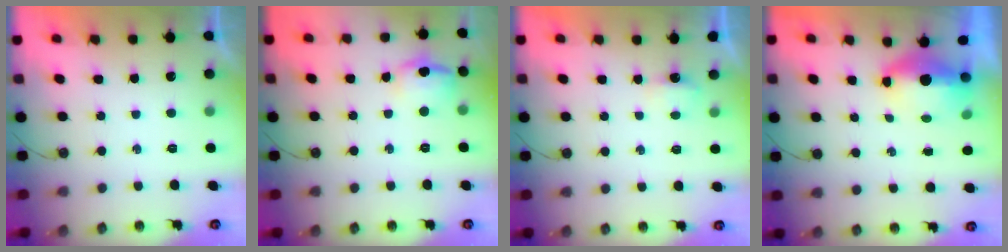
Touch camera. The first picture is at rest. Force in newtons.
{"total": 11.1, "press": 10.5, "slide": 3.7}
{"total": 13.3, "press": 4.4, "slide": 12.6}
{"total": 12.5, "press": 7.8, "slide": 9.7}